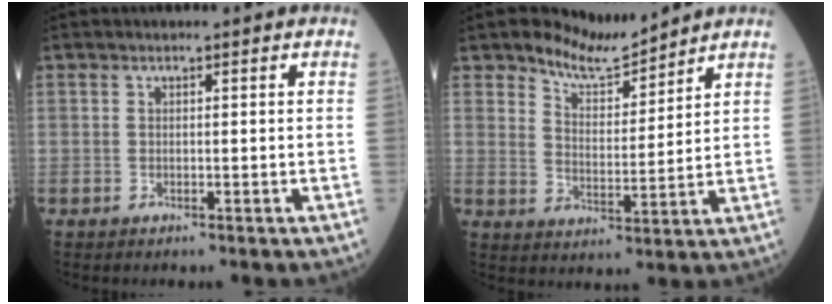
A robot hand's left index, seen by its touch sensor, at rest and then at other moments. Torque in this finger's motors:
{"motor_torque": [-0.08, -0.14, -0.70, -0.21]}